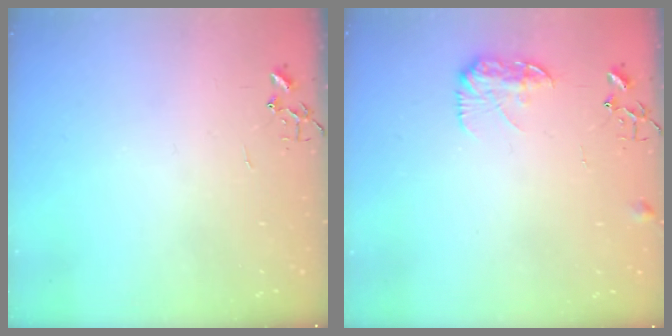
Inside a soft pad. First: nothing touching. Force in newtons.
{"total": 9.0, "press": 9.0, "slide": 0.7}